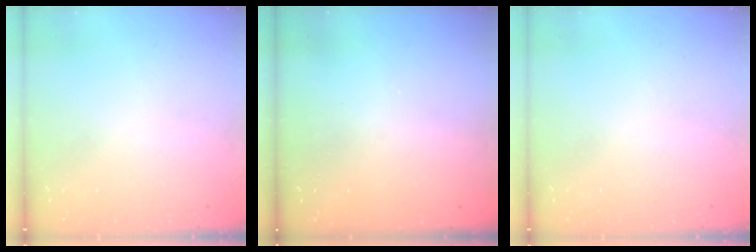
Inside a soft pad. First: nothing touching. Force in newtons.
{"total": 2.9, "press": 2.9, "slide": 0.3}
{"total": 0.0}